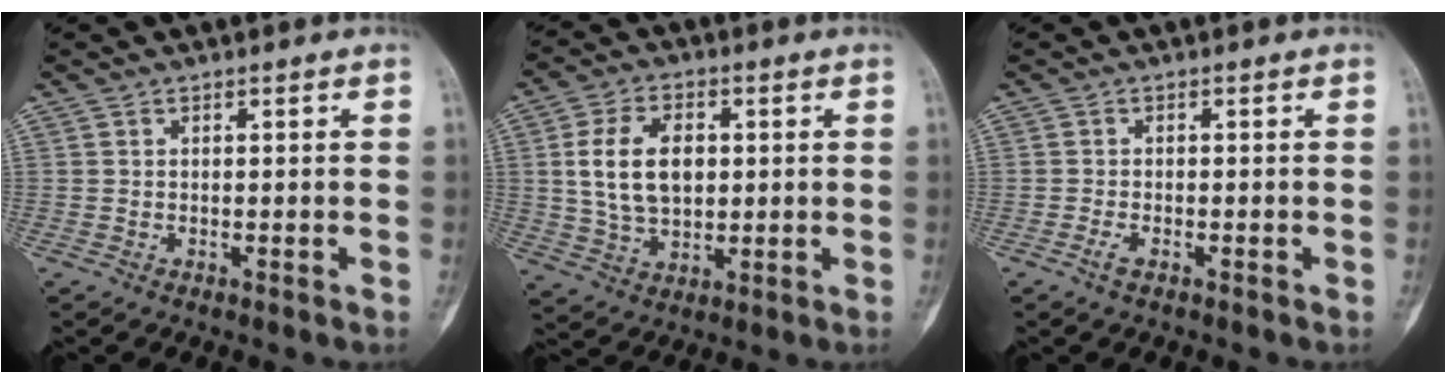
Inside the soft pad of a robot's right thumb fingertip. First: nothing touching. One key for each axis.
{"total": 11.8, "fx": 1.6, "fy": 7.7, "fz": 8.8, "tx": -0.143, "ty": -0.002, "tz": 0.036}
{"total": 1.7, "fx": -1.0, "fy": 0.6, "fz": 1.2, "tx": -0.030, "ty": 0.001, "tz": -0.023}